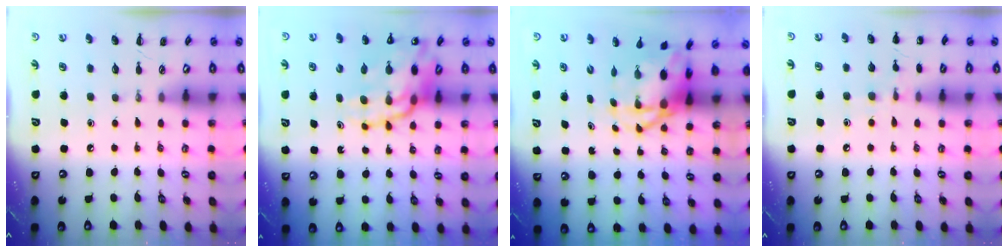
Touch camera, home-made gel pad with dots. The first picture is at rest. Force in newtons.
{"total": 18.2, "press": 17.5, "slide": 5.0}
{"total": 6.6, "press": 6.4, "slide": 1.7}
{"total": 7.4, "press": 7.2, "slide": 1.9}